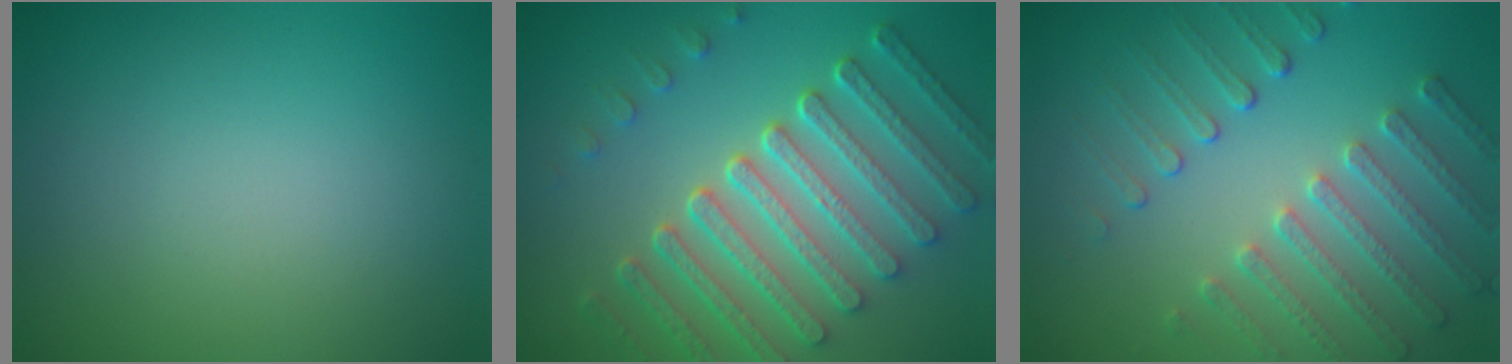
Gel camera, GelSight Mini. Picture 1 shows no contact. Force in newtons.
{"total": 7.4, "press": 5.6, "slide": 4.9}
{"total": 4.2, "press": 3.6, "slide": 2.1}